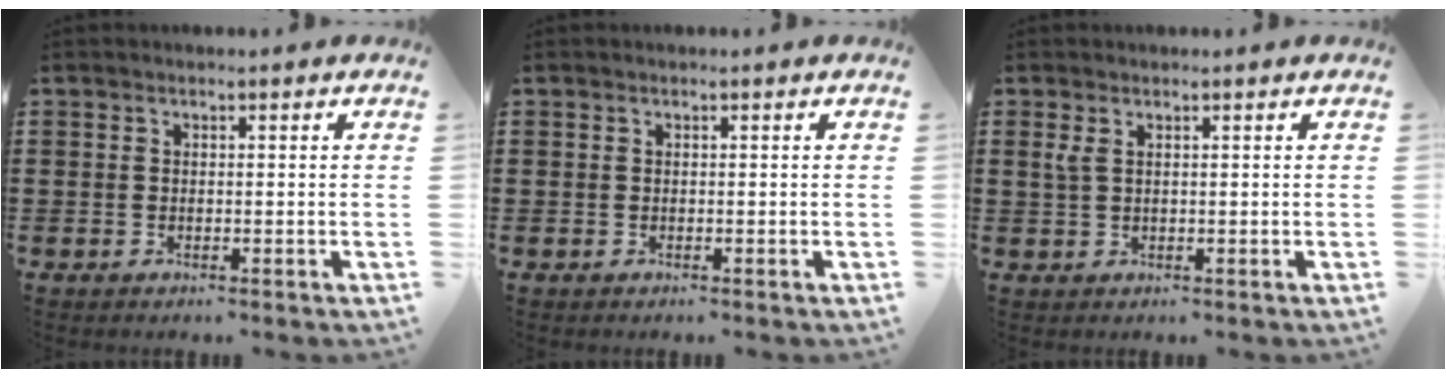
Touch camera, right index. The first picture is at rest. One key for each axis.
{"total": 0.0}
{"total": 1.6, "fx": 0.8, "fy": 0.6, "fz": 1.3, "tx": -0.028, "ty": 0.003, "tz": 0.014}